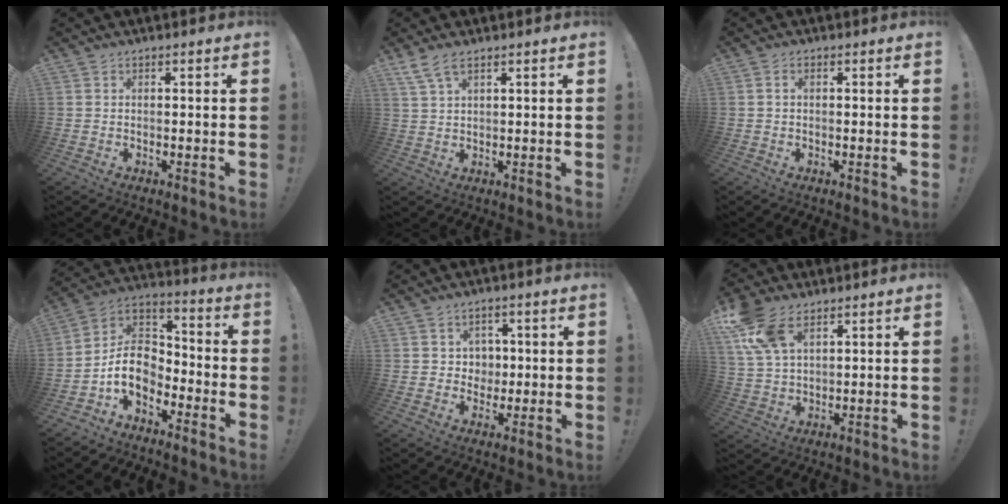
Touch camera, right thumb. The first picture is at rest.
{"total": 5.4, "force": [3.6, 1.8, 3.5], "torque": [-0.077, -0.006, 0.070]}
{"total": 1.2, "force": [0.1, 0.7, 0.9], "torque": [-0.024, 0.006, 0.003]}
{"total": 11.2, "force": [-4.9, 7.9, 6.3], "torque": [-0.109, 0.016, -0.085]}
{"total": 4.8, "force": [1.4, 4.6, 0.4], "torque": [-0.005, -0.012, 0.025]}
{"total": 11.8, "force": [6.6, 6.5, 7.3], "torque": [-0.149, -0.015, 0.131]}